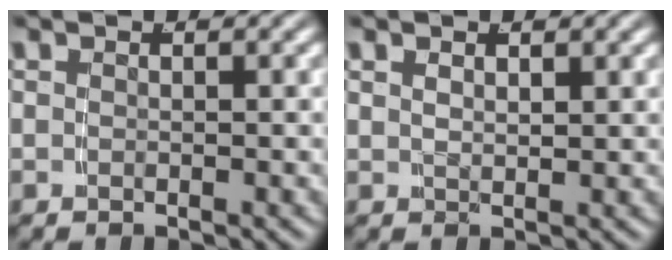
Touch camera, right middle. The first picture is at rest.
{"total": 1.0, "force": [0.7, -0.1, 0.8], "torque": [-0.011, -0.007, 0.022]}